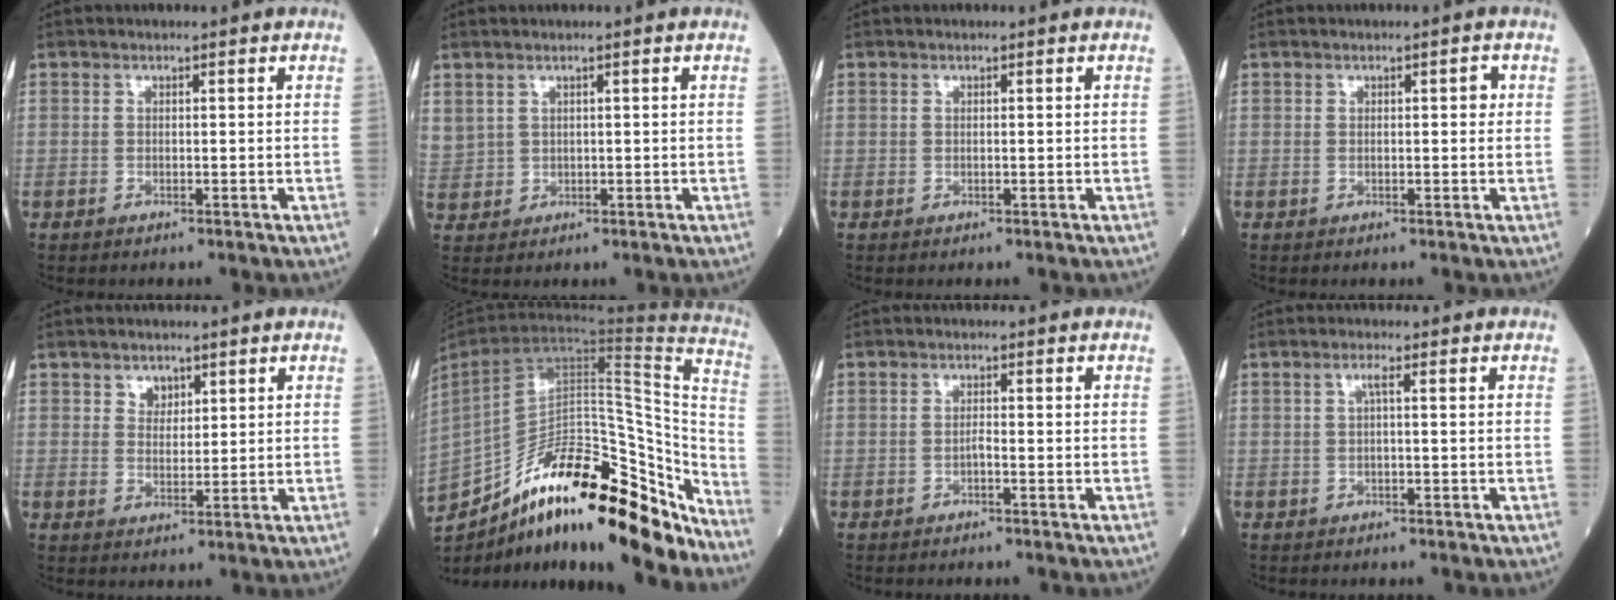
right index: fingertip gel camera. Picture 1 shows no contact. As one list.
[{"total": 3.2, "force": [1.7, 2.6, 0.9], "torque": [-0.029, 0.010, 0.048]}, {"total": 0.0}, {"total": 1.0, "force": [0.2, 0.4, 0.9], "torque": [-0.008, 0.002, 0.003]}, {"total": 2.4, "force": [1.5, 1.7, 0.9], "torque": [-0.013, 0.000, 0.027]}, {"total": 31.3, "force": [-21.2, 10.0, 20.8], "torque": [-0.348, -0.004, -0.333]}, {"total": 0.8, "force": [-0.6, 0.0, 0.6], "torque": [-0.011, 0.002, -0.012]}, {"total": 1.2, "force": [0.1, 0.0, 1.2], "torque": [-0.023, 0.002, 0.002]}]